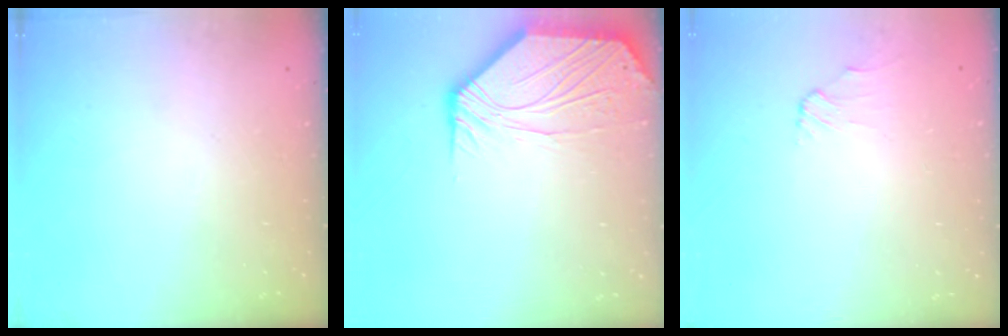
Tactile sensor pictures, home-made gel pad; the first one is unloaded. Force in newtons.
{"total": 9.0, "press": 9.0, "slide": 1.2}
{"total": 0.6, "press": 0.4, "slide": 0.4}